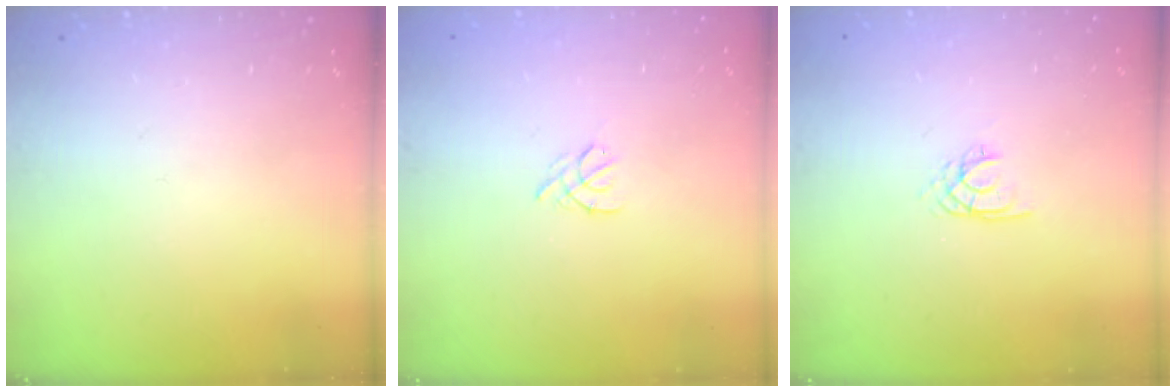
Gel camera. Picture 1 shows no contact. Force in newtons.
{"total": 2.0, "press": 1.9, "slide": 0.5}
{"total": 2.0, "press": 1.9, "slide": 0.4}